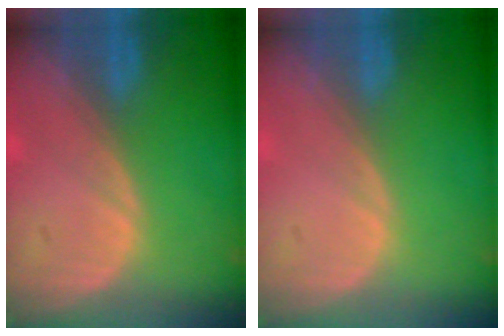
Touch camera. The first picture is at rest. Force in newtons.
{"total": 0.0}